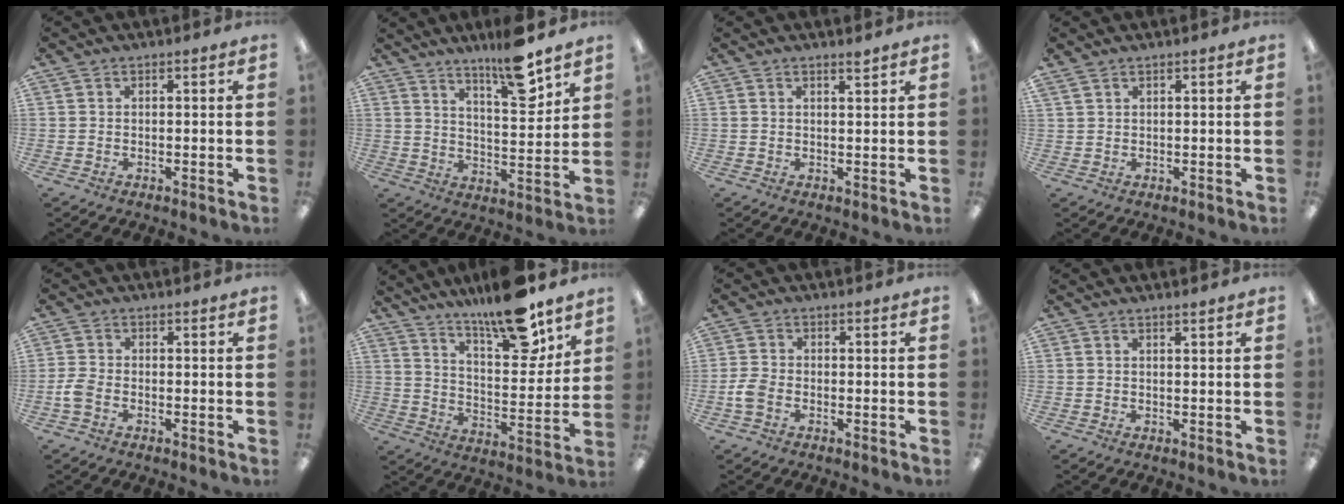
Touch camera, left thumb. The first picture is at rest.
{"total": 12.8, "force": [10.0, 2.6, 7.5], "torque": [-0.108, -0.065, 0.166]}
{"total": 1.8, "force": [1.6, 0.0, 0.8], "torque": [-0.010, -0.006, 0.027]}
{"total": 1.9, "force": [1.5, 0.7, 0.8], "torque": [-0.019, -0.001, 0.029]}
{"total": 3.1, "force": [-1.2, 1.9, 2.2], "torque": [-0.048, 0.002, -0.023]}
{"total": 17.0, "force": [13.8, 4.6, 8.8], "torque": [-0.140, -0.093, 0.232]}
{"total": 3.5, "force": [-1.4, 2.2, 2.3], "torque": [-0.051, 0.003, -0.026]}
{"total": 0.9, "force": [0.8, 0.0, 0.5], "torque": [-0.010, 0.000, 0.013]}